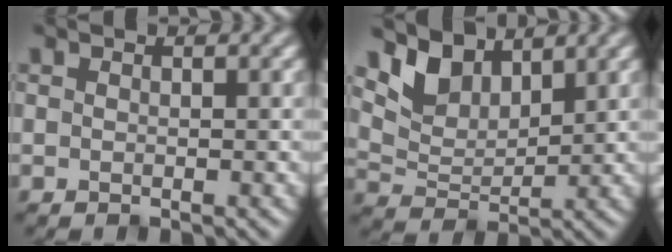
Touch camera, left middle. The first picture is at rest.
{"total": 5.1, "force": [3.6, 2.6, 2.5], "torque": [-0.056, 0.002, 0.063]}